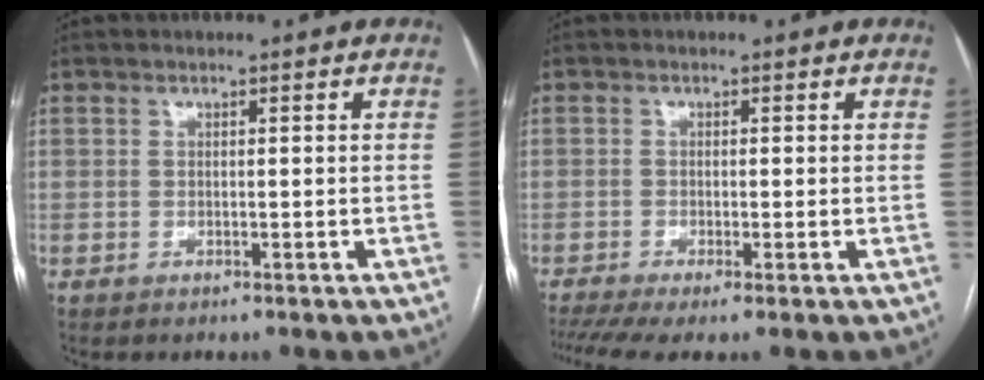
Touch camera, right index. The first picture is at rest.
{"total": 5.6, "force": [-3.5, 0.9, 4.2], "torque": [-0.072, -0.008, -0.064]}